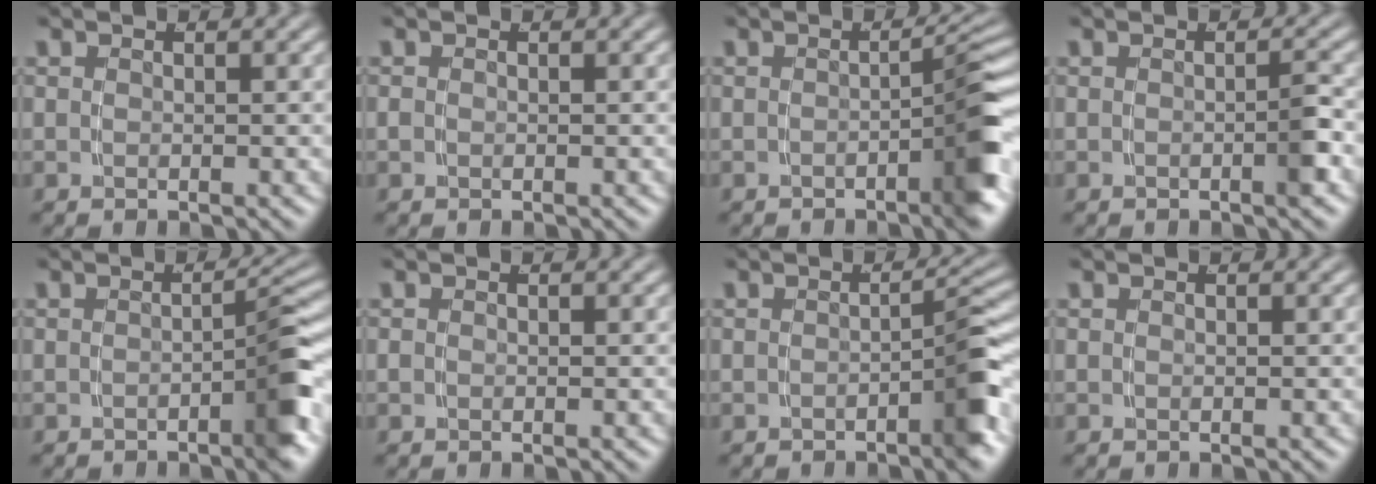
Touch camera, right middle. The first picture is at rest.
{"total": 0.6, "force": [-0.4, 0.3, 0.3], "torque": [-0.010, -0.007, -0.001]}
{"total": 4.4, "force": [-1.6, 0.4, 4.1], "torque": [-0.047, 0.008, -0.031]}
{"total": 1.5, "force": [-0.7, -0.2, 1.3], "torque": [-0.015, 0.004, -0.015]}
{"total": 3.8, "force": [-1.6, 0.3, 3.5], "torque": [-0.042, 0.008, -0.031]}
{"total": 1.1, "force": [-0.5, -0.9, -0.2], "torque": [0.008, -0.015, 0.005]}
{"total": 3.5, "force": [-1.6, 0.3, 3.1], "torque": [-0.037, 0.008, -0.030]}
{"total": 0.0}